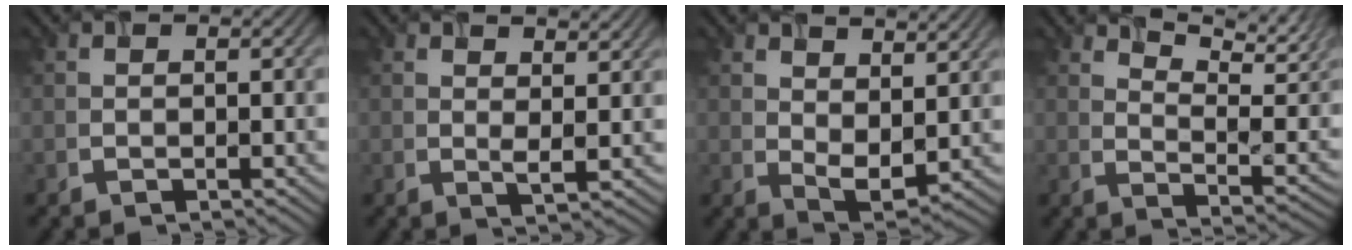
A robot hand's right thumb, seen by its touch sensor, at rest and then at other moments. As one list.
[{"total": 2.7, "force": [2.0, 0.4, 1.9], "torque": [-0.036, -0.005, 0.037]}, {"total": 5.5, "force": [3.1, 2.7, 3.7], "torque": [-0.061, -0.004, 0.061]}, {"total": 8.1, "force": [5.0, 2.8, 5.7], "torque": [-0.096, 0.001, 0.079]}]